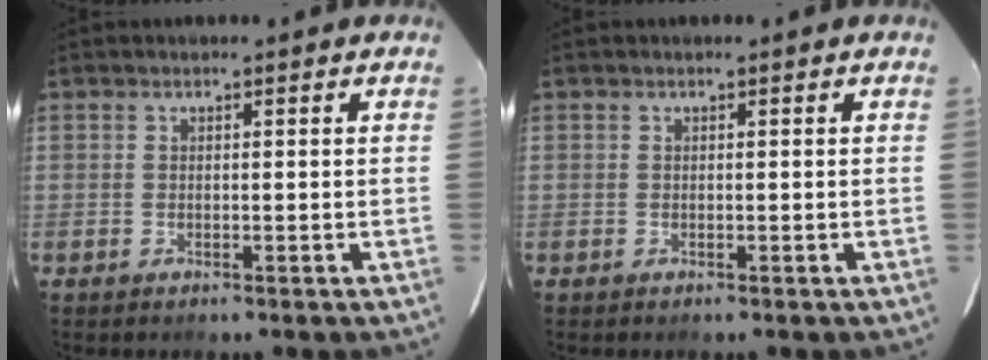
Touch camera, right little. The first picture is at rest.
{"total": 0.0}